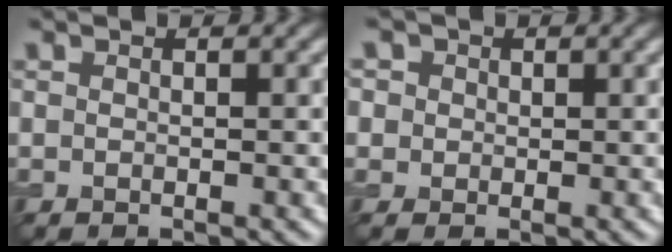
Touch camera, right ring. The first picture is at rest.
{"total": 4.2, "force": [1.8, 3.4, 1.6], "torque": [-0.035, 0.018, 0.014]}